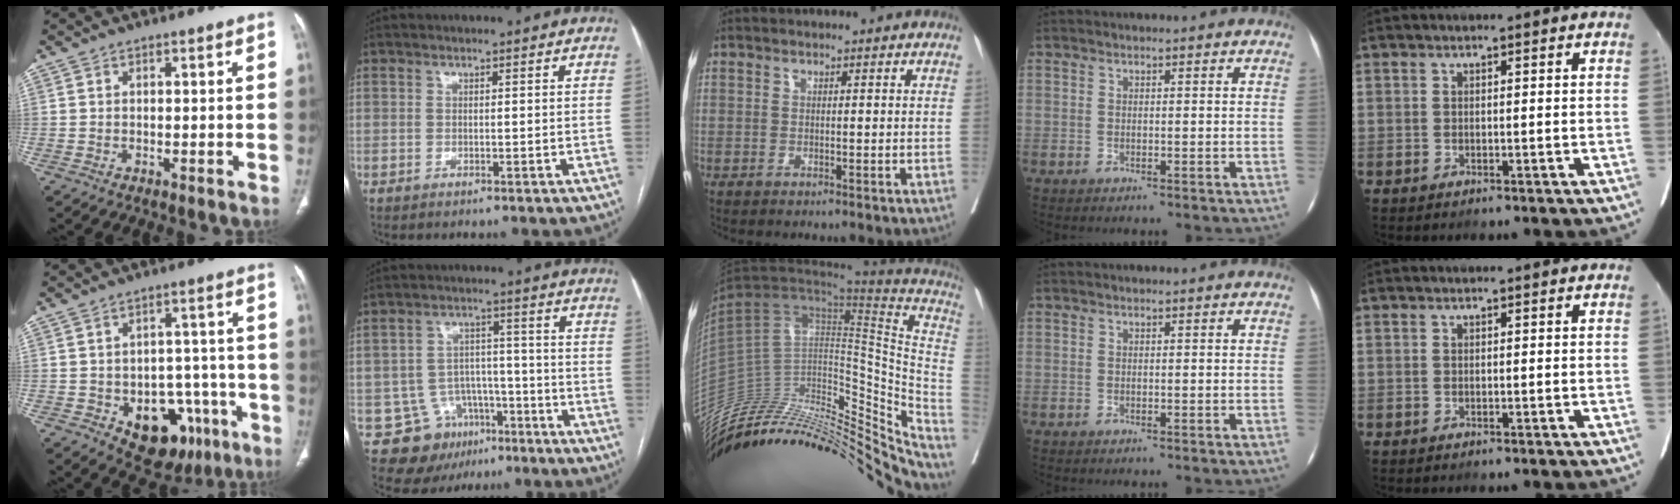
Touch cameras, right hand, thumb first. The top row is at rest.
{"thumb": {"total": 14.8, "force": [-6.4, 9.8, 9.0], "torque": [-0.075, 0.041, -0.074]}, "index": {"total": 10.6, "force": [-5.9, 8.4, 2.6], "torque": [-0.037, 0.037, -0.080]}, "middle": {"total": 38.7, "force": [-31.2, 14.7, 17.4], "torque": [-0.236, -0.002, -0.436]}}